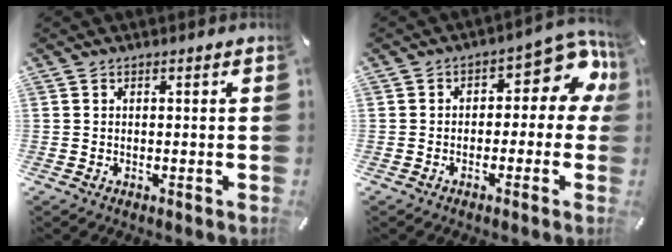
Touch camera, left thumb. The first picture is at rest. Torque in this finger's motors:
{"motor_torque": [0.18, 0.12, 0.13, 0.52, 0.02]}